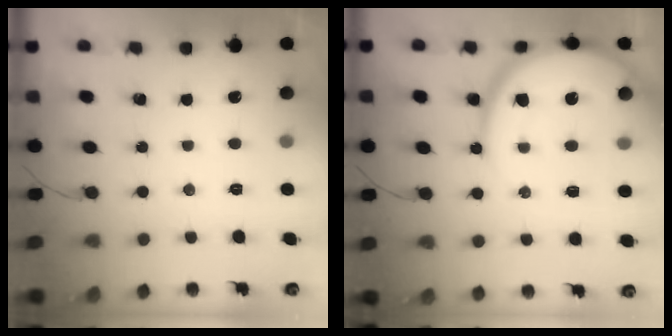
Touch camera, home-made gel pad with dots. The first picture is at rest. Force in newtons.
{"total": 16.0, "press": 15.9, "slide": 1.7}